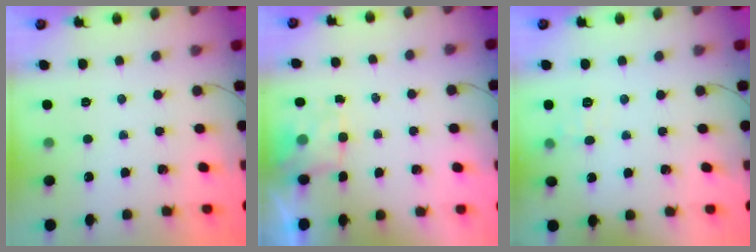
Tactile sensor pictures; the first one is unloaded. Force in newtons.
{"total": 1.8, "press": 1.5, "slide": 1.0}
{"total": 5.7, "press": 5.5, "slide": 1.7}